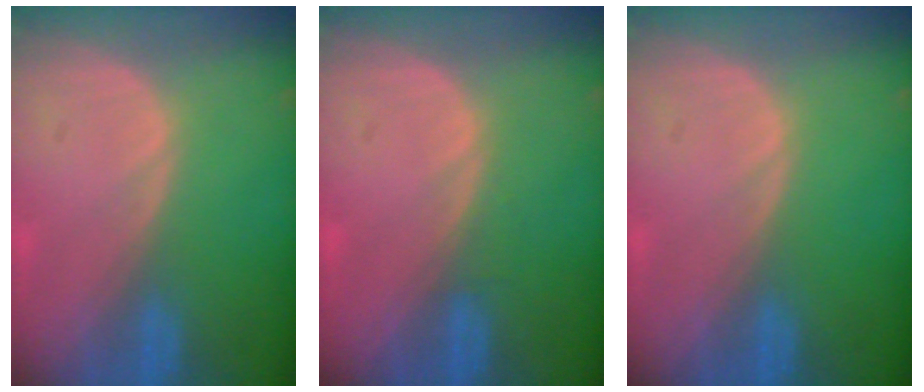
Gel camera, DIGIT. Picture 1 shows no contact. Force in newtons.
{"total": 0.6, "press": 0.6, "slide": 0.2}
{"total": 0.0}